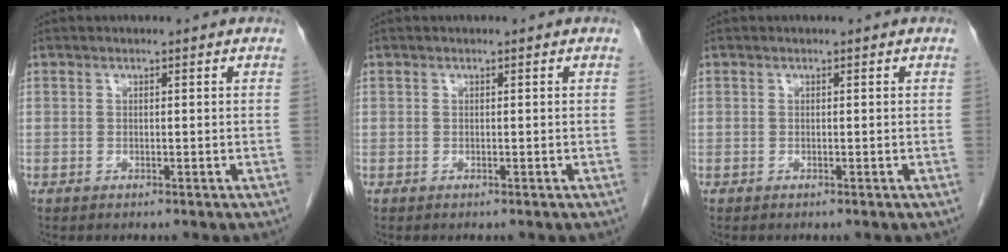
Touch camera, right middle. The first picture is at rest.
{"total": 0.0}
{"total": 0.0}